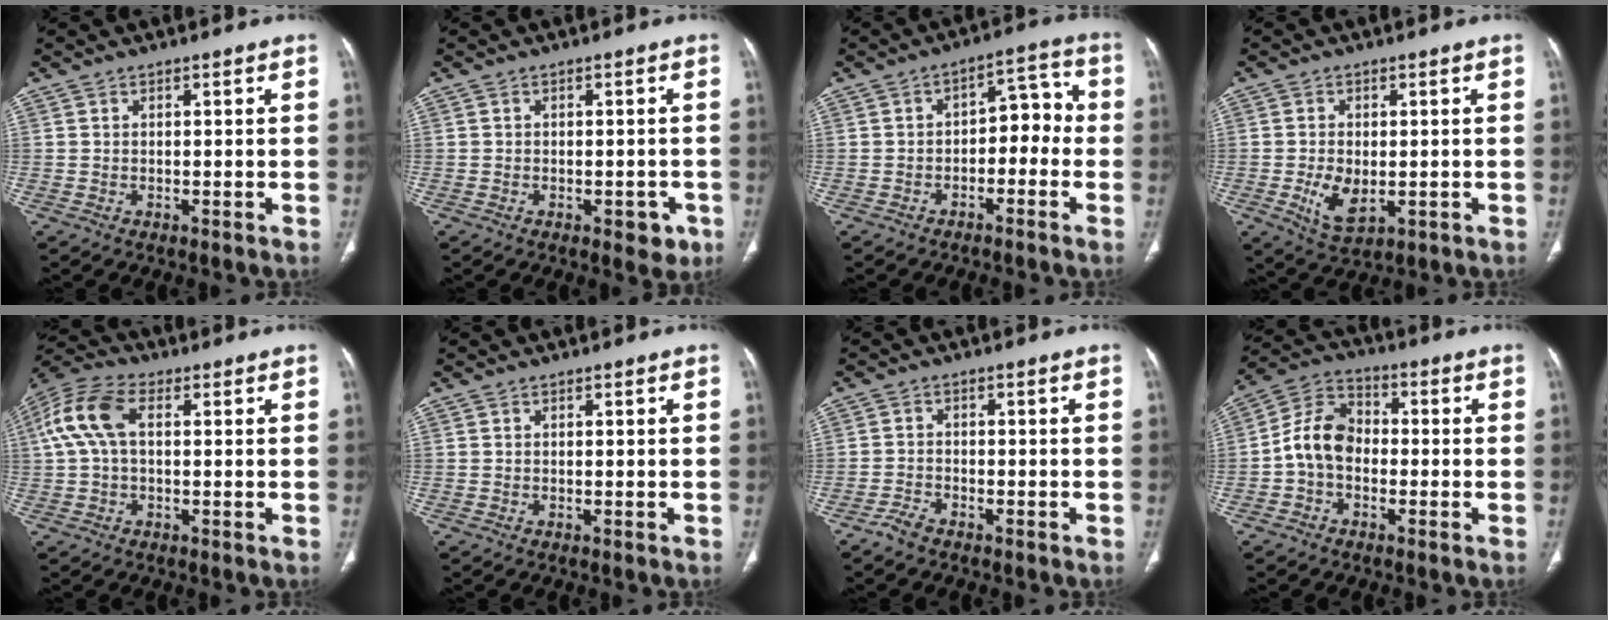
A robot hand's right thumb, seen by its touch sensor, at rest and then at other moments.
{"total": 3.7, "force": [-1.7, 2.2, 2.5], "torque": [-0.010, 0.005, -0.018]}
{"total": 7.6, "force": [-1.9, 4.8, 5.6], "torque": [-0.044, 0.047, -0.037]}
{"total": 6.7, "force": [-1.2, 3.9, 5.3], "torque": [-0.094, -0.008, -0.011]}
{"total": 10.1, "force": [1.7, 5.8, 8.1], "torque": [-0.186, 0.033, 0.028]}
{"total": 0.0}
{"total": 2.4, "force": [-2.0, 0.9, 0.9], "torque": [-0.027, 0.009, -0.039]}
{"total": 9.1, "force": [-1.6, 6.6, 6.0], "torque": [-0.098, 0.033, -0.046]}